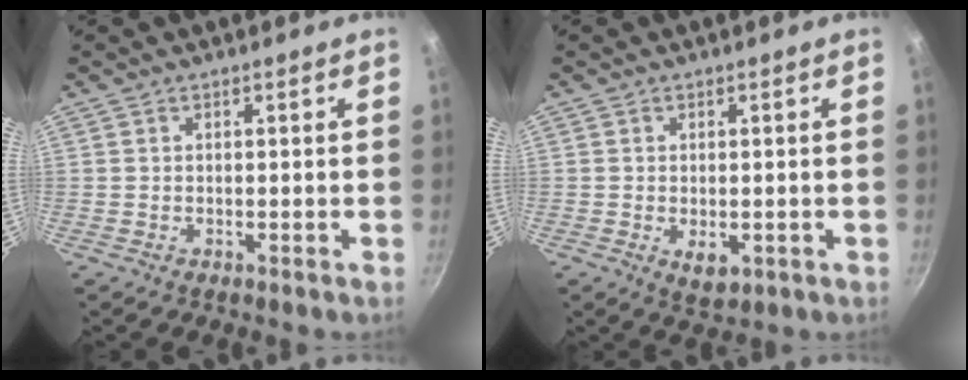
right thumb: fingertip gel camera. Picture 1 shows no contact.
{"total": 3.8, "force": [-0.8, 2.2, 2.9], "torque": [-0.043, -0.010, -0.007]}